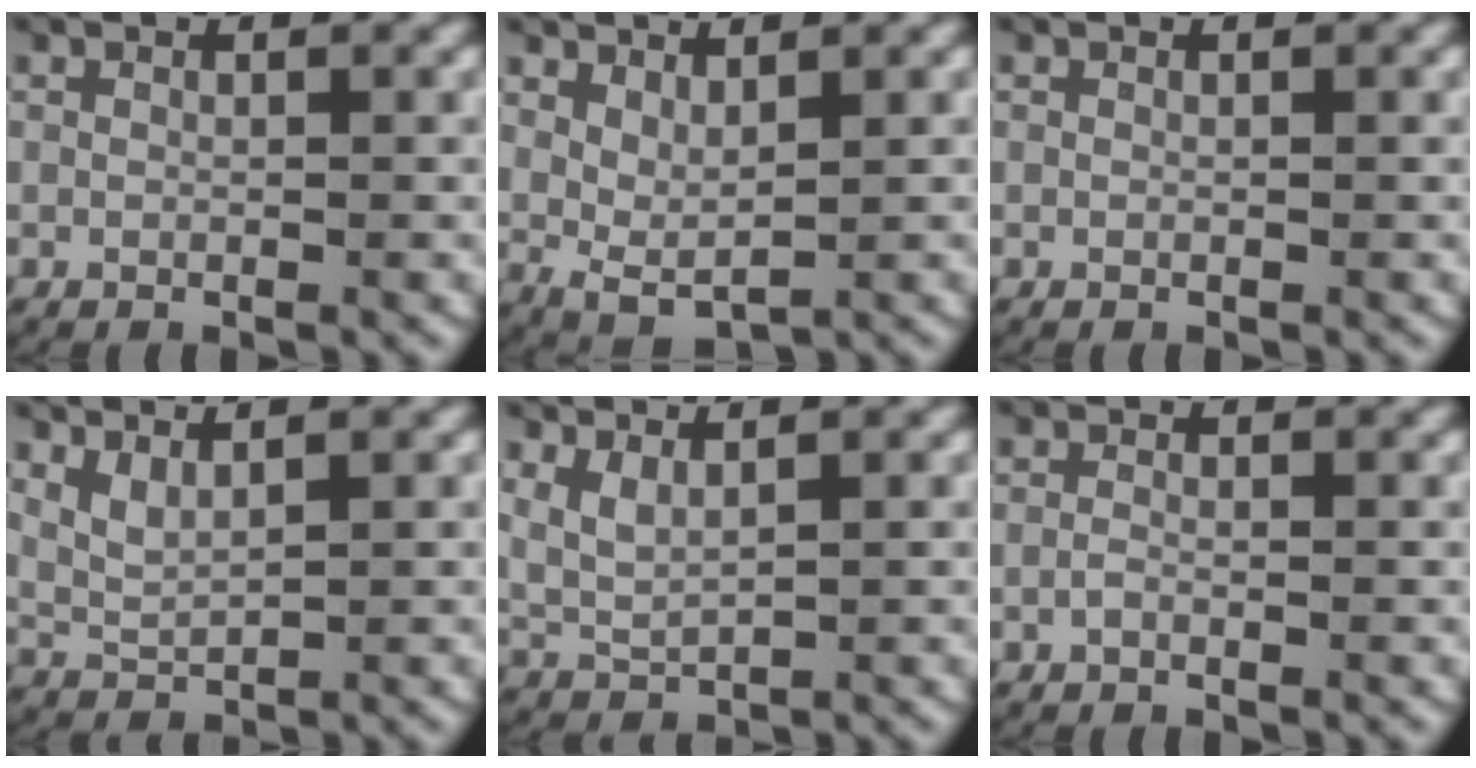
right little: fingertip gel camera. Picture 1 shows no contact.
{"total": 3.1, "force": [0.6, 2.0, 2.2], "torque": [-0.054, -0.017, 0.021]}
{"total": 0.0}
{"total": 2.6, "force": [1.3, 1.6, 1.5], "torque": [-0.041, -0.006, 0.029]}
{"total": 3.4, "force": [1.1, 2.5, 2.0], "torque": [-0.058, -0.006, 0.025]}
{"total": 0.7, "force": [-0.6, 0.2, 0.4], "torque": [-0.016, -0.005, -0.011]}